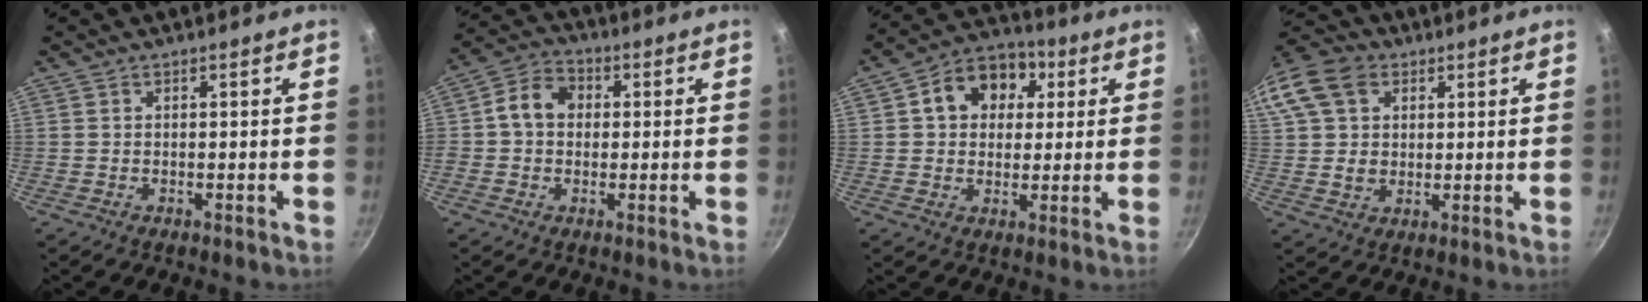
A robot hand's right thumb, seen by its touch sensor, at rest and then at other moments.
{"total": 7.4, "force": [0.7, 6.0, 4.2], "torque": [-0.049, 0.018, -0.006]}
{"total": 12.2, "force": [3.5, 9.6, 6.7], "torque": [-0.073, 0.015, 0.039]}
{"total": 16.6, "force": [5.8, 12.7, 8.9], "torque": [-0.187, 0.022, 0.099]}